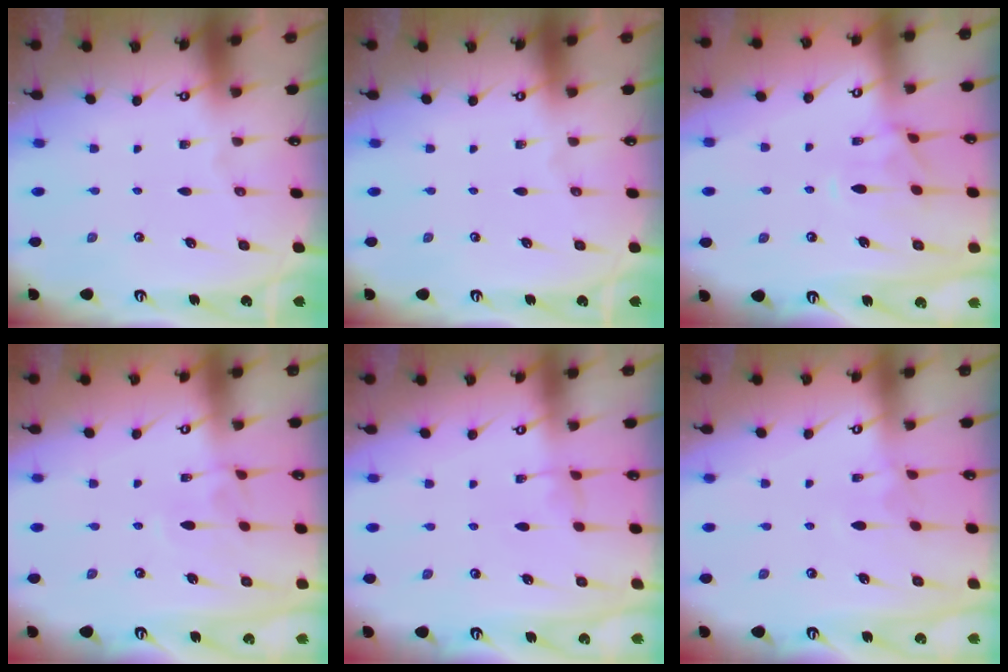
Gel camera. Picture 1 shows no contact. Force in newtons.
{"total": 0.0}
{"total": 1.9, "press": 1.7, "slide": 0.9}
{"total": 3.9, "press": 3.9, "slide": 0.2}
{"total": 2.5, "press": 2.5, "slide": 0.2}
{"total": 2.7, "press": 2.7, "slide": 0.2}